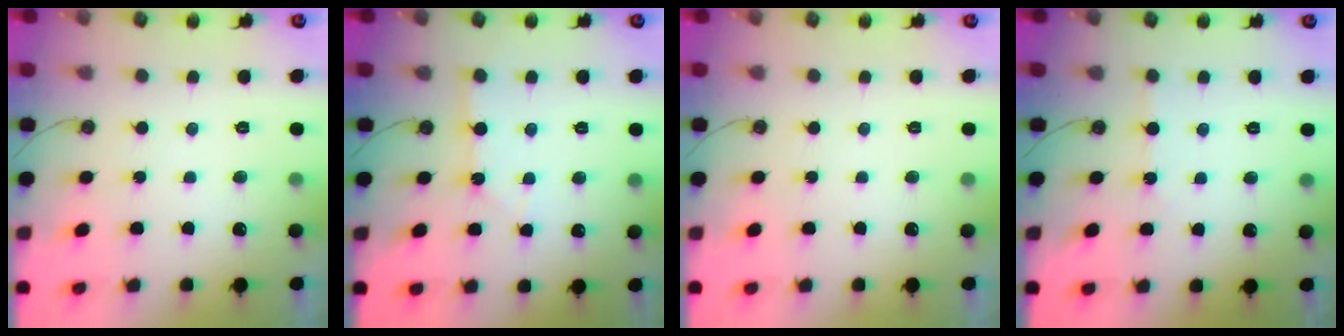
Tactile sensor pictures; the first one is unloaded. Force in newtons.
{"total": 2.1, "press": 2.1, "slide": 0.3}
{"total": 0.0}
{"total": 2.1, "press": 2.0, "slide": 0.4}